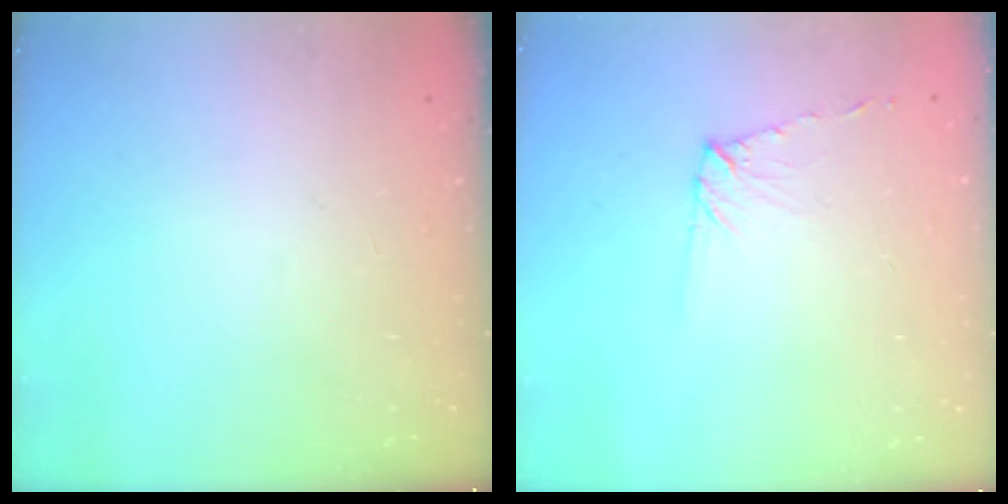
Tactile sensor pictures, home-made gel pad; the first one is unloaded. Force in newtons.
{"total": 6.7, "press": 6.7, "slide": 0.6}